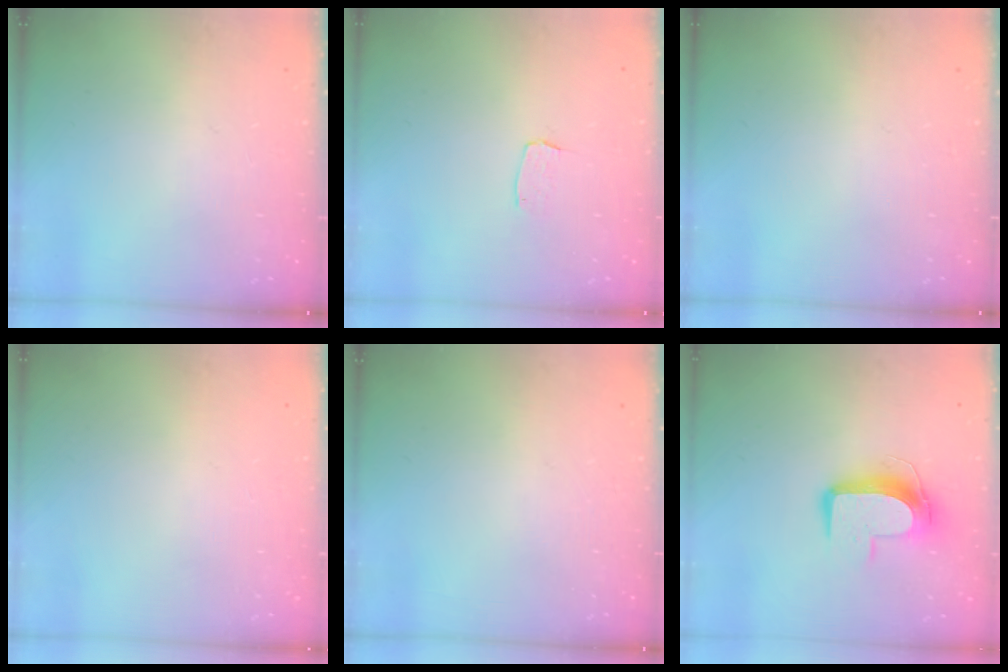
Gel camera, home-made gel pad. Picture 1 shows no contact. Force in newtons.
{"total": 3.0, "press": 3.0, "slide": 0.2}
{"total": 0.0}
{"total": 0.0}
{"total": 0.0}
{"total": 10.6, "press": 10.5, "slide": 1.0}